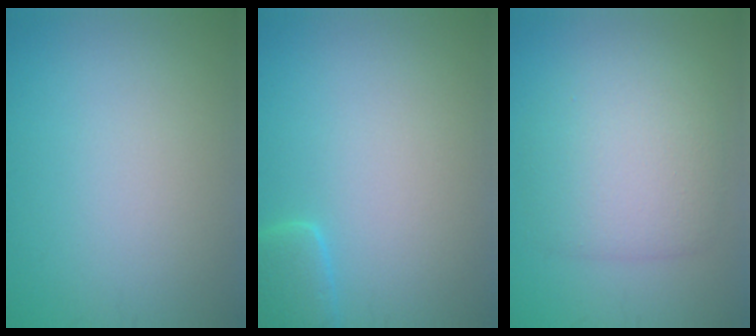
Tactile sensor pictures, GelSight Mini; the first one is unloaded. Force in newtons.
{"total": 2.3, "press": 2.3, "slide": 0.2}
{"total": 5.3, "press": 5.3, "slide": 0.3}